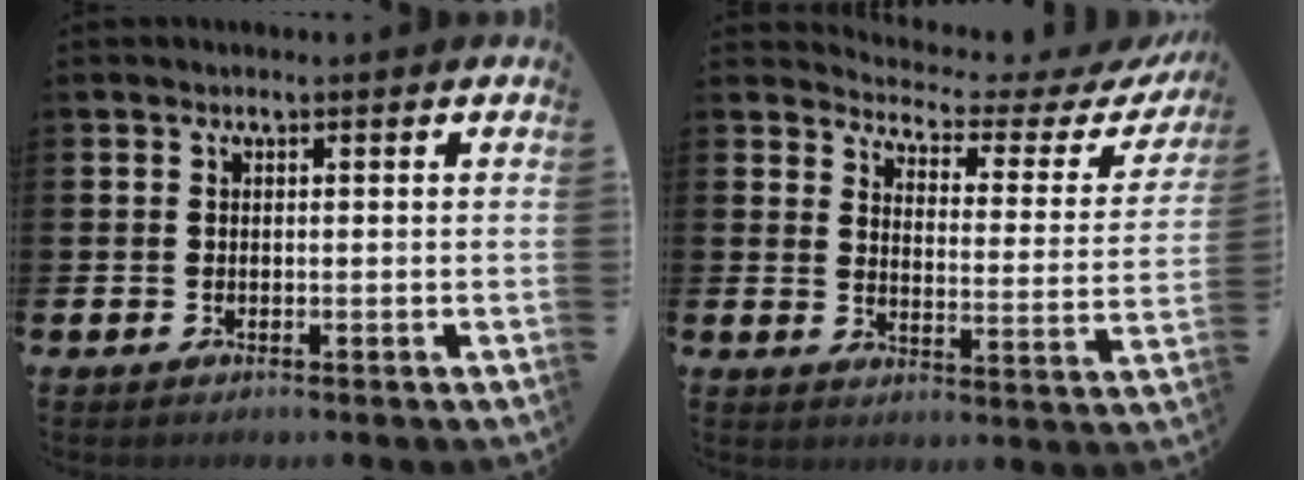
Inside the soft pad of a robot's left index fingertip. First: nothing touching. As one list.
[{"total": 3.2, "force": [2.9, 0.8, 1.0], "torque": [-0.045, -0.030, 0.040]}]